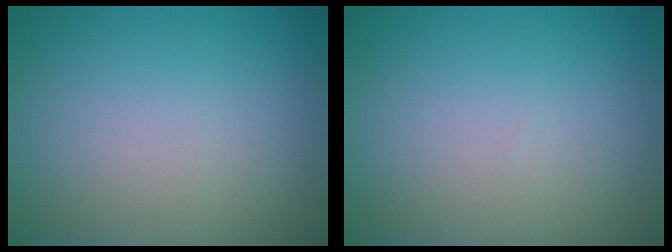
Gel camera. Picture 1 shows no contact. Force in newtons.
{"total": 0.0}